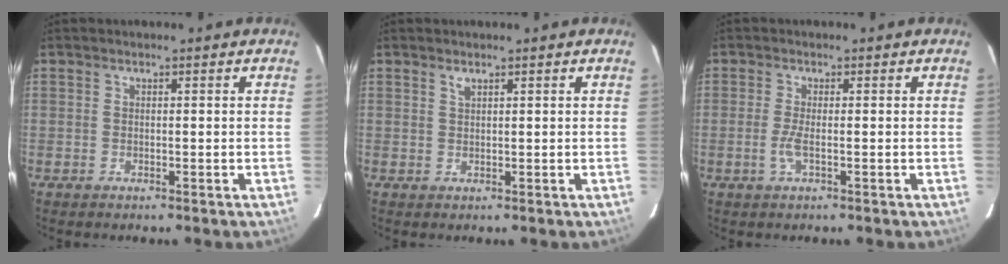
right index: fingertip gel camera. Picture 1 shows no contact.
{"total": 0.9, "force": [0.7, 0.2, 0.5], "torque": [-0.010, 0.001, 0.012]}
{"total": 2.2, "force": [-0.7, 0.0, 2.1], "torque": [-0.044, -0.004, -0.016]}